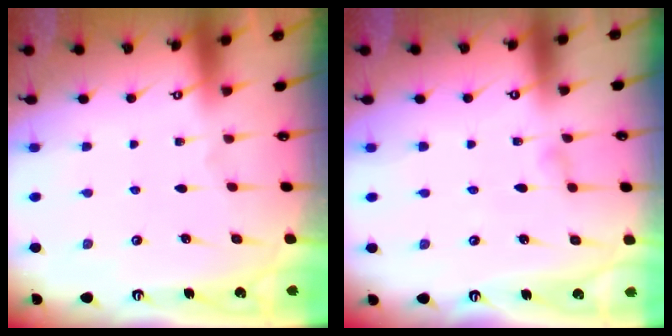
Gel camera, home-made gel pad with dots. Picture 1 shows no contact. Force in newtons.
{"total": 3.8, "press": 3.8, "slide": 0.5}